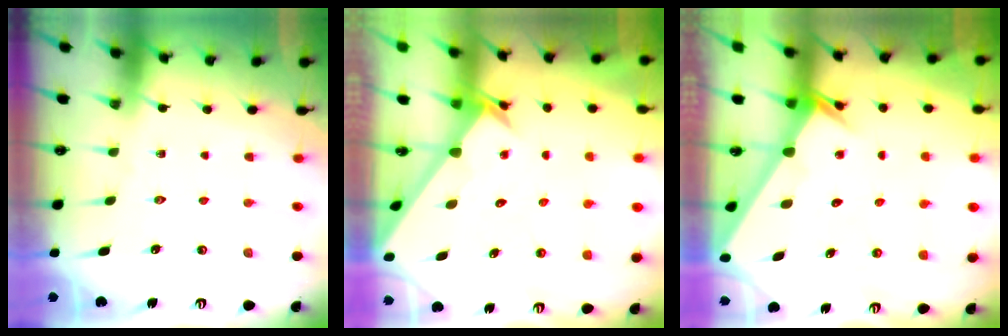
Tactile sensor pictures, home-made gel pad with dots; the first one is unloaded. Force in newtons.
{"total": 2.4, "press": 2.4, "slide": 0.2}
{"total": 2.7, "press": 2.7, "slide": 0.3}